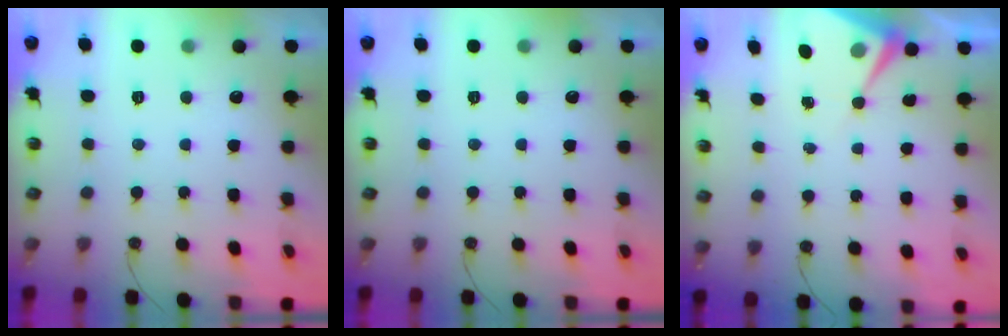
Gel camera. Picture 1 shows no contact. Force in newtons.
{"total": 0.0}
{"total": 6.6, "press": 6.6, "slide": 0.4}